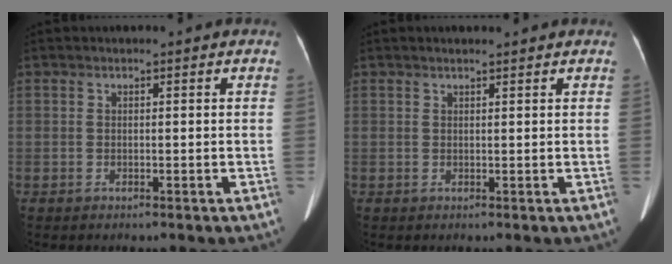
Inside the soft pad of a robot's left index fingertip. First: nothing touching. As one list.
[{"total": 2.1, "force": [1.8, 0.2, 1.0], "torque": [-0.014, 0.016, 0.027]}]